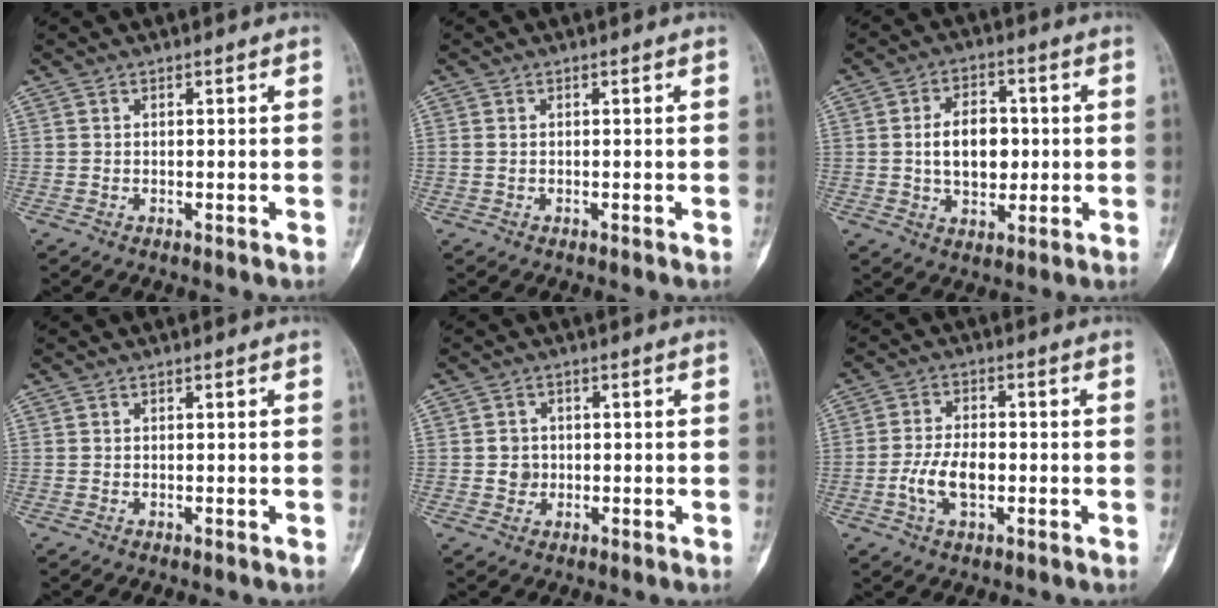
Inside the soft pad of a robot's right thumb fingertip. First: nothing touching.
{"total": 0.8, "force": [0.0, 0.6, 0.5], "torque": [-0.016, -0.001, 0.001]}
{"total": 9.6, "force": [0.2, 6.4, 7.2], "torque": [-0.089, 0.008, 0.006]}
{"total": 0.0}
{"total": 2.7, "force": [-0.1, 2.6, 0.9], "torque": [0.000, 0.006, -0.001]}
{"total": 7.1, "force": [-1.6, 3.8, 5.8], "torque": [-0.116, 0.011, -0.031]}